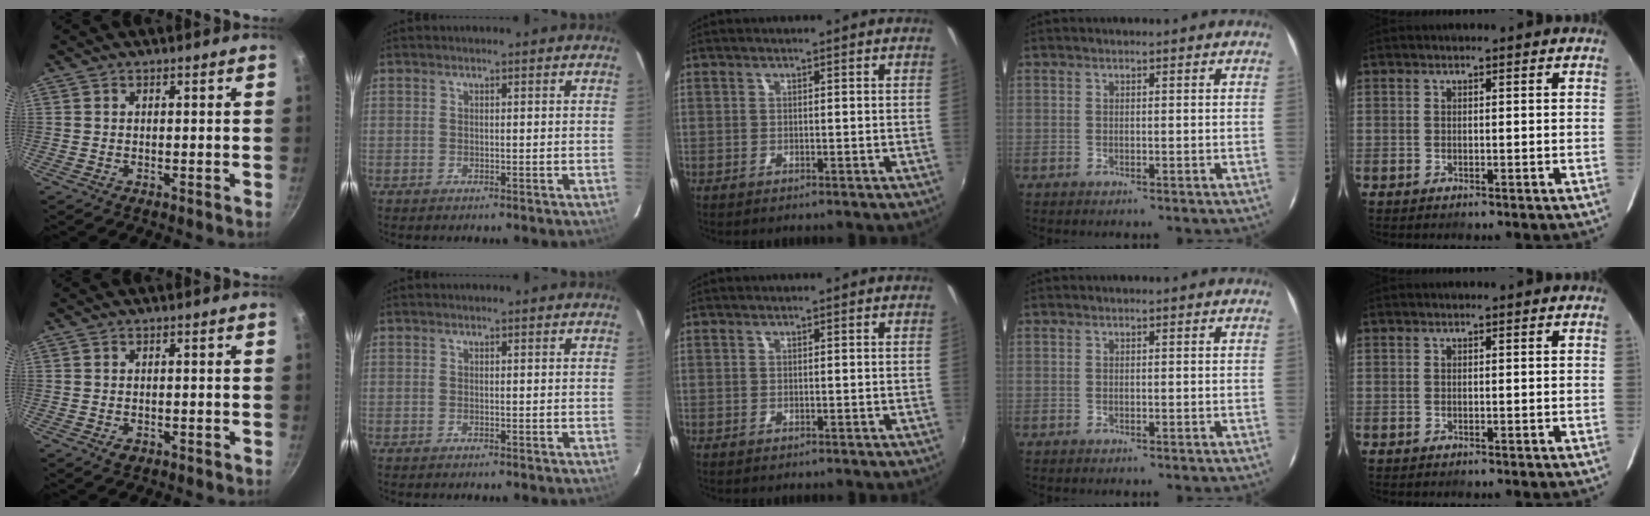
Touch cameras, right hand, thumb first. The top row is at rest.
{"thumb": {"total": 1.7, "force": [-0.7, 1.1, 1.0], "torque": [-0.015, 0.003, -0.006]}}